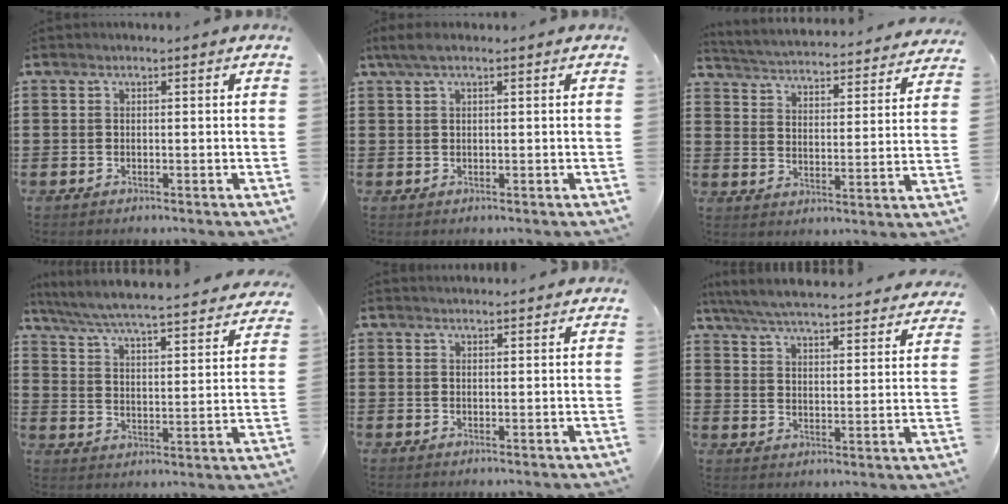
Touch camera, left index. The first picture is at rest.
{"total": 2.2, "force": [1.0, 0.4, 1.9], "torque": [-0.036, 0.002, 0.018]}
{"total": 3.3, "force": [3.2, -0.5, 0.2], "torque": [-0.026, -0.036, 0.047]}
{"total": 5.0, "force": [4.7, -0.5, 1.6], "torque": [-0.056, -0.044, 0.071]}
{"total": 1.4, "force": [1.4, 0.1, 0.2], "torque": [-0.006, 0.001, 0.027]}
{"total": 5.9, "force": [5.7, -0.1, 1.7], "torque": [-0.061, -0.040, 0.095]}